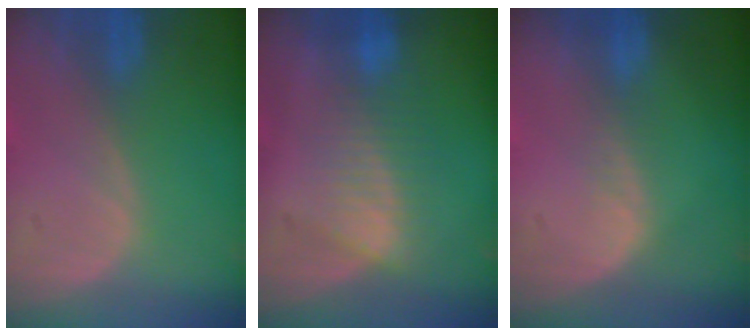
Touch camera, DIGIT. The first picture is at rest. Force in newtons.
{"total": 6.9, "press": 6.3, "slide": 2.7}
{"total": 2.0, "press": 1.1, "slide": 1.7}